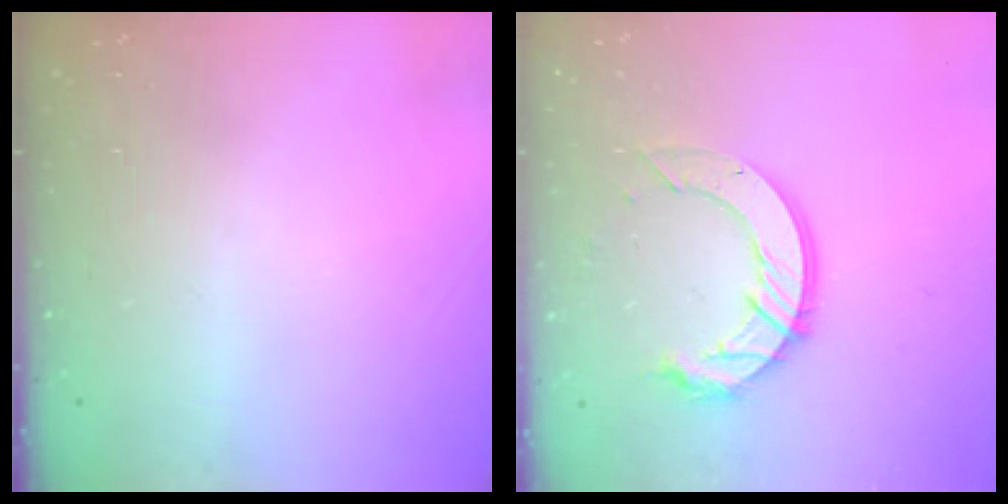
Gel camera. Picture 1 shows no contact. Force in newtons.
{"total": 12.3, "press": 12.2, "slide": 1.2}